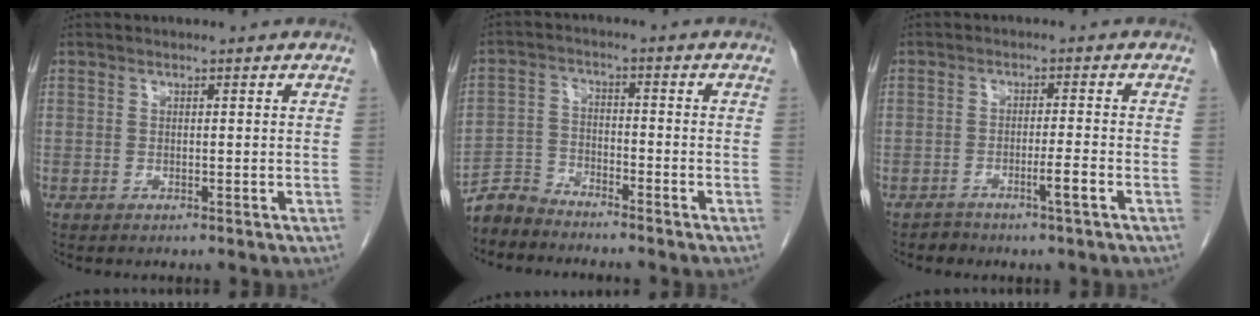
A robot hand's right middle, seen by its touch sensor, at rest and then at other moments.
{"total": 4.9, "force": [-4.8, 1.0, -0.1], "torque": [-0.001, -0.006, -0.096]}
{"total": 2.4, "force": [-1.5, -0.2, 1.9], "torque": [-0.034, -0.002, -0.025]}